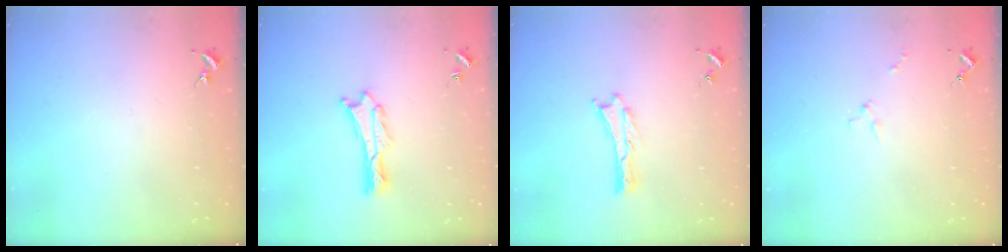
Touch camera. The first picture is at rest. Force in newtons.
{"total": 0.9, "press": 0.9, "slide": 0.2}
{"total": 0.0}
{"total": 1.3, "press": 1.2, "slide": 0.1}